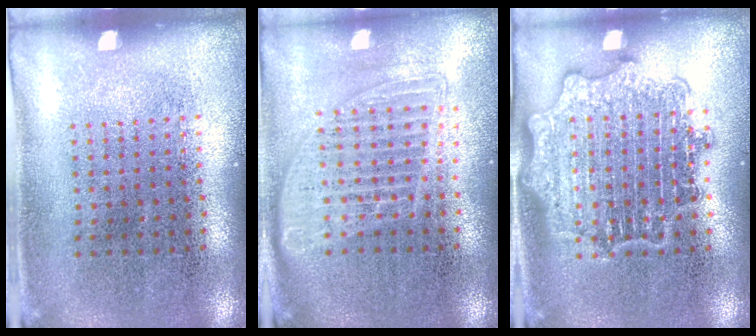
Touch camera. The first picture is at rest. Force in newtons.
{"total": 1.4, "press": 1.2, "slide": 0.7}
{"total": 2.8, "press": 2.8, "slide": 0.4}